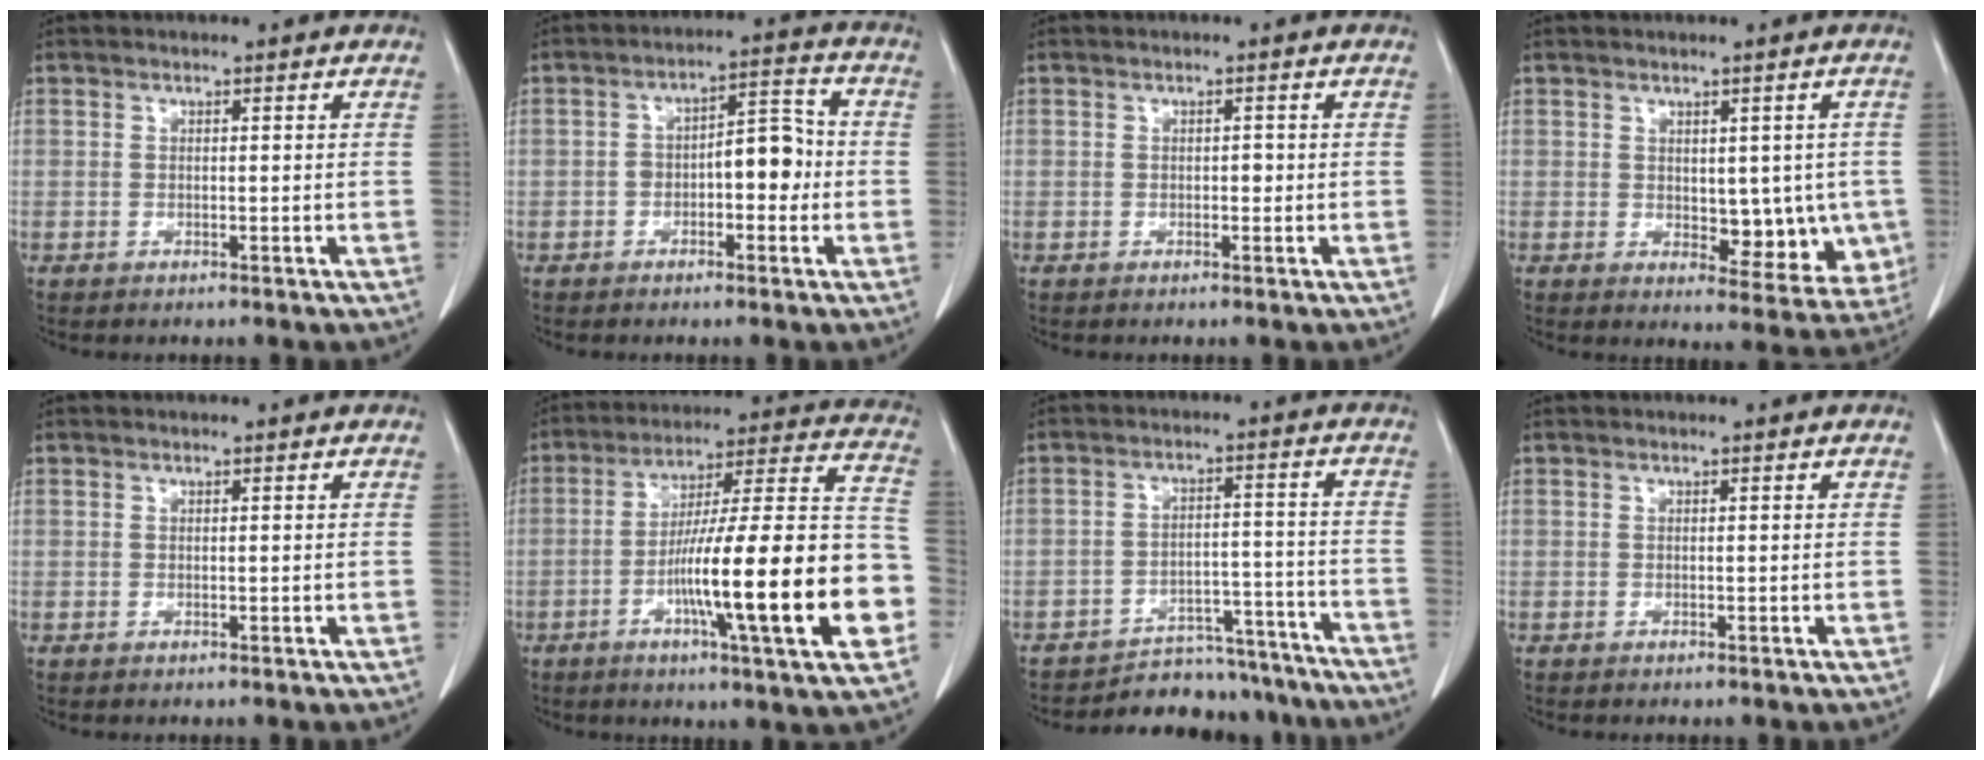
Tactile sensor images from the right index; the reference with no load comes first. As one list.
[{"total": 6.8, "force": [-1.3, 3.0, 6.0], "torque": [-0.089, 0.034, -0.021]}, {"total": 0.8, "force": [-0.1, 0.5, 0.6], "torque": [-0.005, 0.002, -0.002]}, {"total": 8.0, "force": [-0.4, 4.5, 6.6], "torque": [-0.056, -0.004, 0.006]}, {"total": 0.0}, {"total": 23.5, "force": [-6.7, 1.1, 22.5], "torque": [-0.298, 0.004, -0.106]}, {"total": 13.7, "force": [-13.0, 4.2, 1.1], "torque": [0.004, 0.036, -0.171]}, {"total": 0.0}]